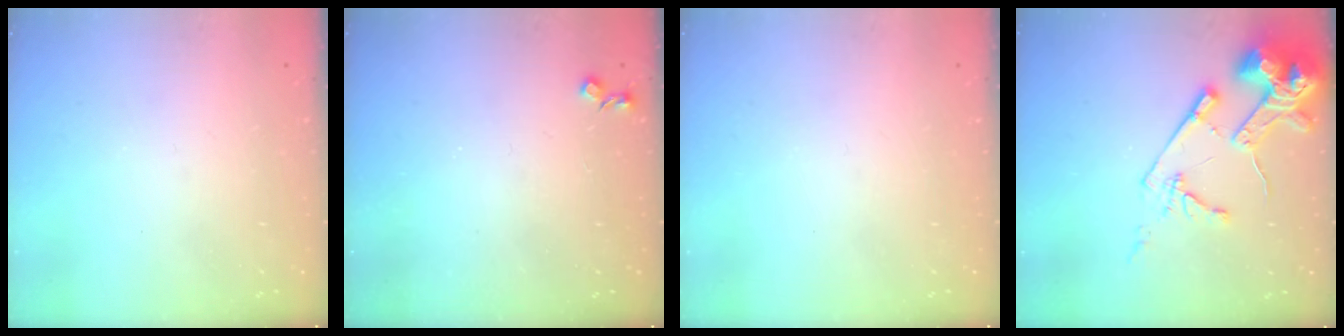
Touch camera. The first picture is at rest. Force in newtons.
{"total": 3.7, "press": 3.7, "slide": 0.5}
{"total": 0.0}
{"total": 15.4, "press": 15.3, "slide": 1.8}